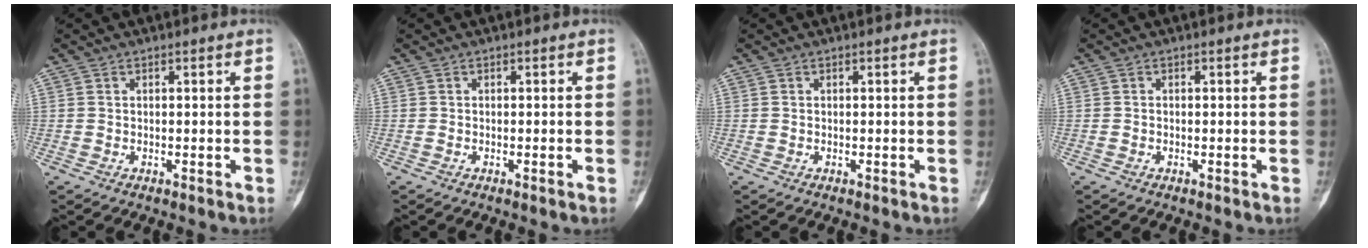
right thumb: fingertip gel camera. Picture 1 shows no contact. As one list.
[{"total": 0.6, "force": [-0.2, 0.0, 0.5], "torque": [-0.009, 0.001, -0.001]}, {"total": 0.0}, {"total": 0.0}]